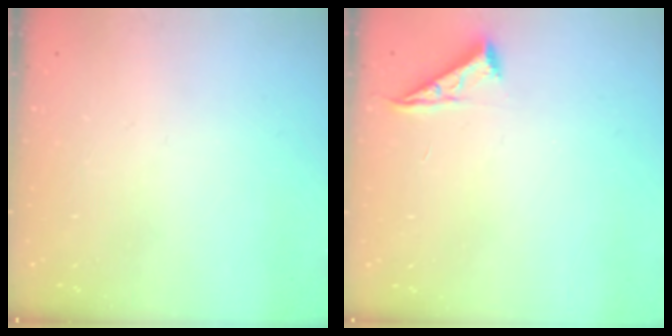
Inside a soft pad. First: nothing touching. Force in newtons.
{"total": 5.0, "press": 5.0, "slide": 0.7}